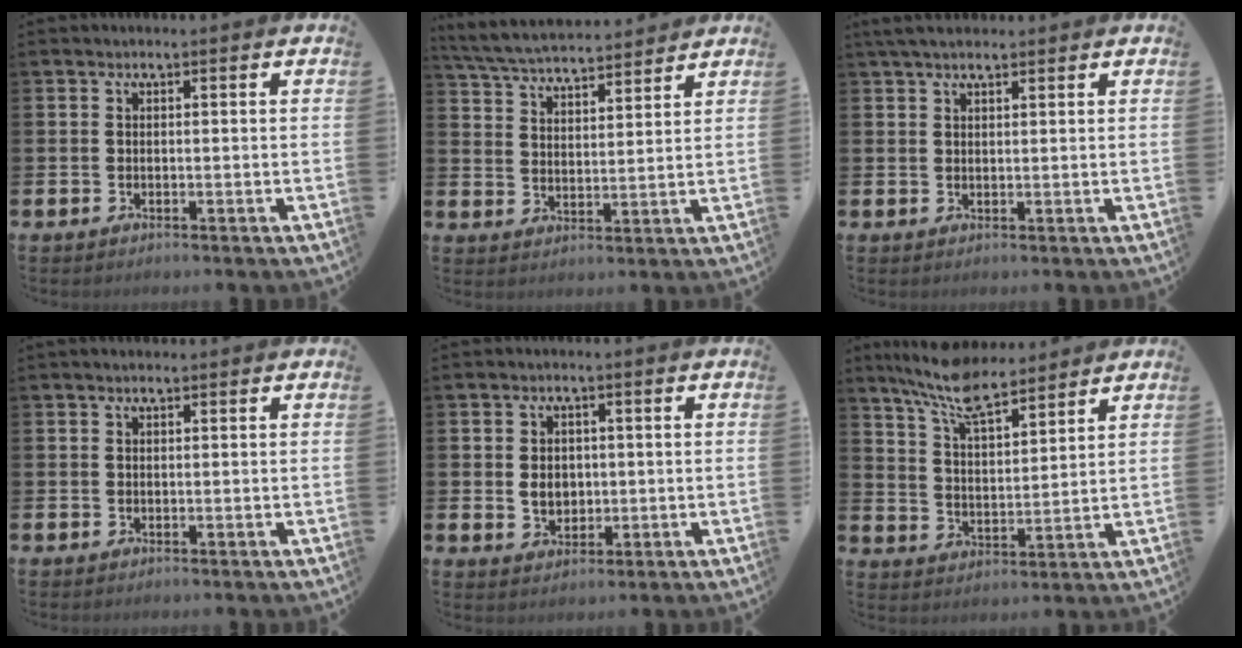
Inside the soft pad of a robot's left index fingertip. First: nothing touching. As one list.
[{"total": 5.7, "force": [5.6, 0.5, 0.9], "torque": [-0.039, -0.036, 0.098]}, {"total": 3.4, "force": [2.8, 1.2, 1.5], "torque": [-0.024, -0.006, 0.049]}, {"total": 0.9, "force": [0.7, 0.2, 0.4], "torque": [-0.003, 0.002, 0.012]}, {"total": 3.2, "force": [0.3, 2.7, 1.7], "torque": [-0.021, 0.003, -0.002]}, {"total": 8.7, "force": [7.7, 2.0, 3.5], "torque": [-0.088, -0.034, 0.139]}]